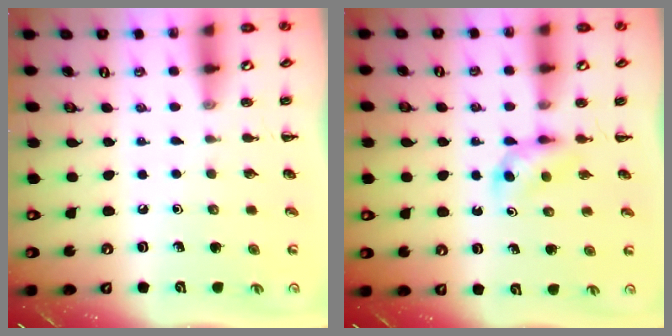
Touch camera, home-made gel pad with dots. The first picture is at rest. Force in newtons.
{"total": 3.6, "press": 3.4, "slide": 1.3}